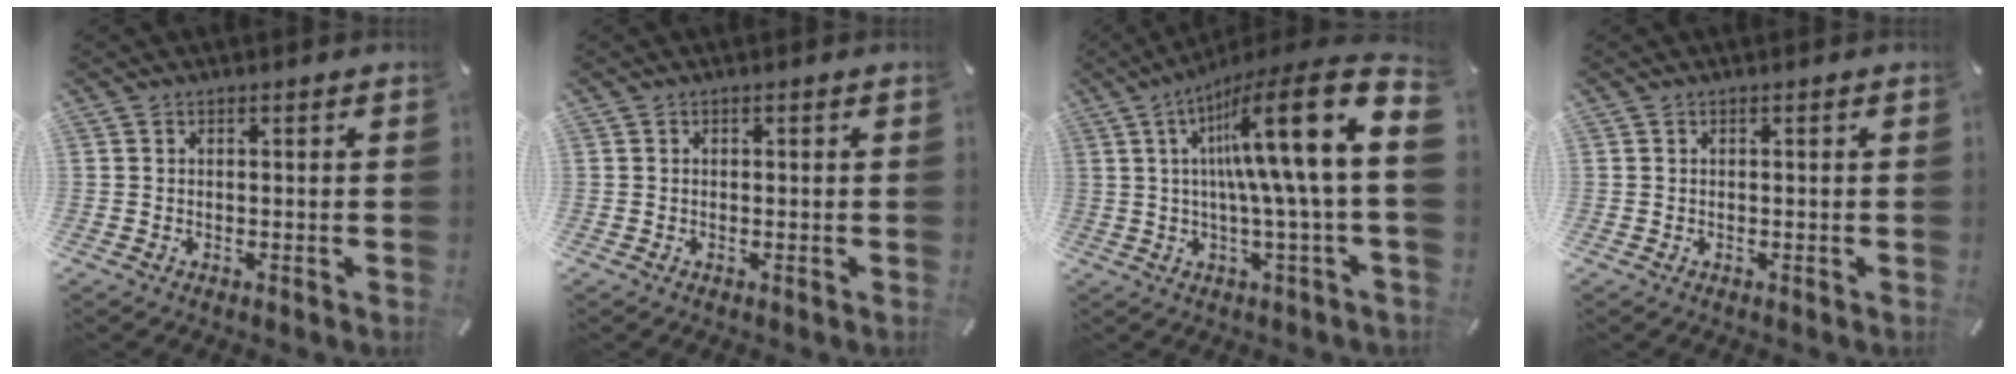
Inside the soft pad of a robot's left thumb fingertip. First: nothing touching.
{"total": 0.0}
{"total": 22.4, "force": [5.8, 2.3, 21.5], "torque": [-0.362, -0.047, 0.076]}
{"total": 0.0}